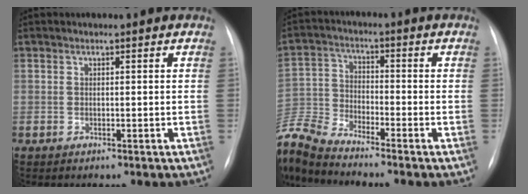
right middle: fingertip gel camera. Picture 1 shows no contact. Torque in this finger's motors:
{"motor_torque": [-0.78, -1.36, 0.33, 0.21]}